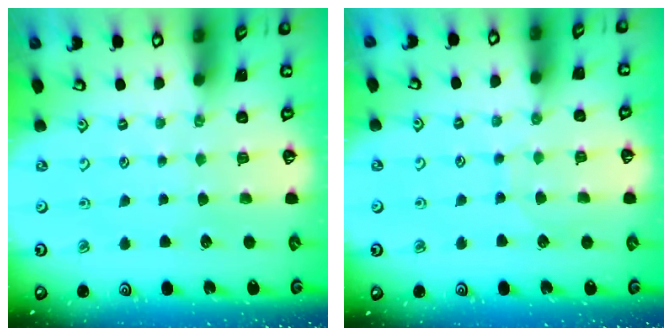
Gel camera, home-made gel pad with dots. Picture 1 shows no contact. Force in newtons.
{"total": 6.5, "press": 6.5, "slide": 0.5}